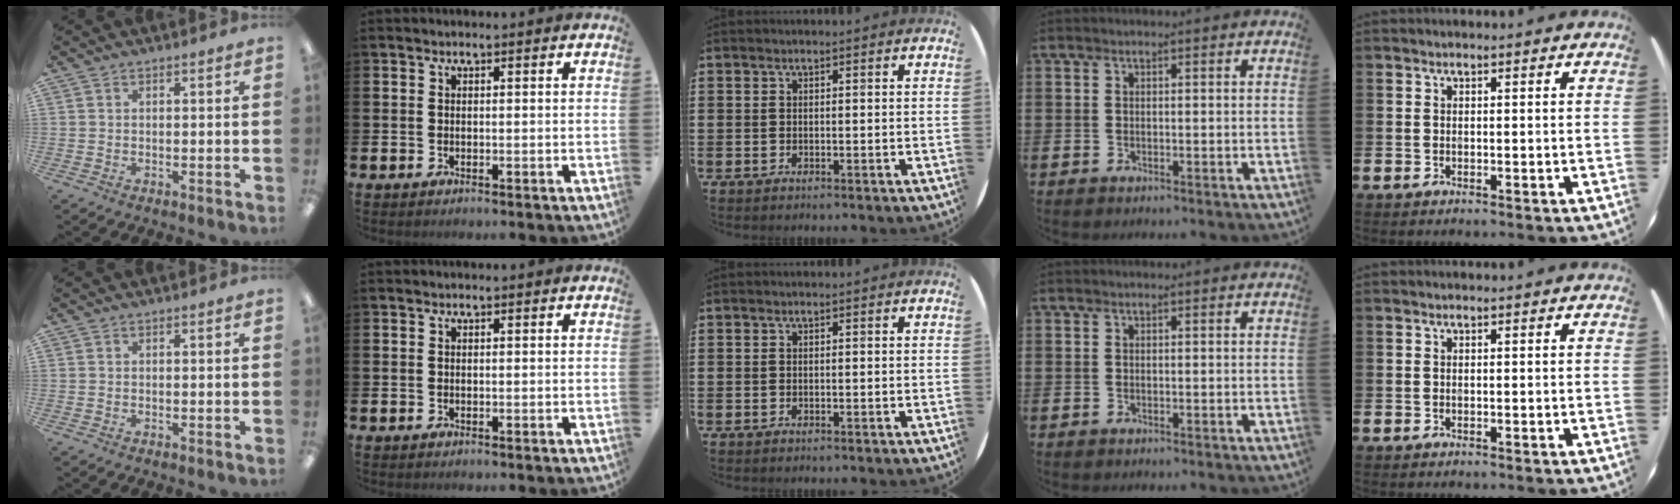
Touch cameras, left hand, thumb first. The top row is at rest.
{}